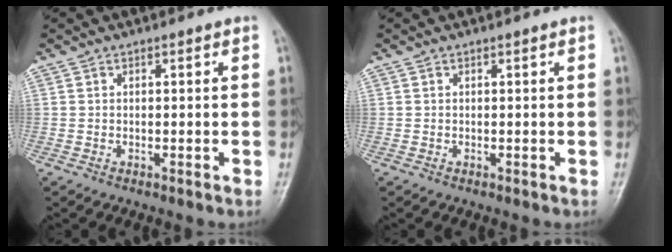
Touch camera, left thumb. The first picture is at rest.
{"total": 0.0}